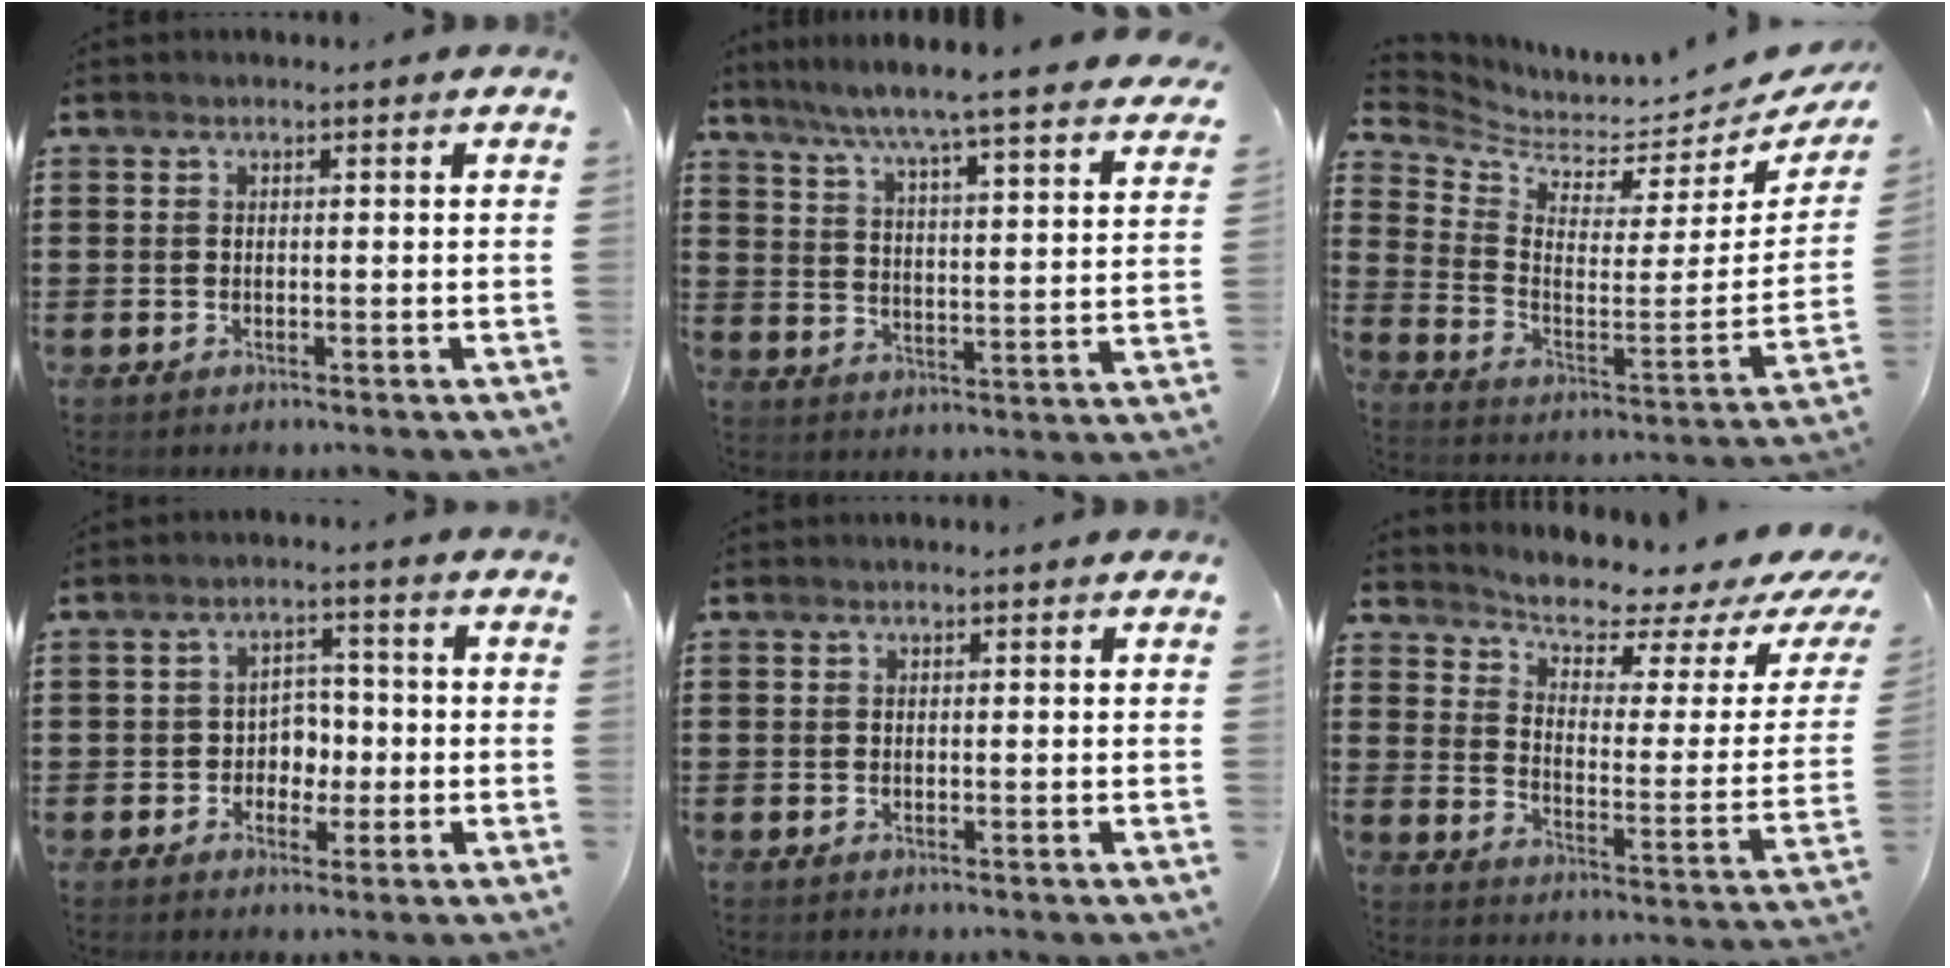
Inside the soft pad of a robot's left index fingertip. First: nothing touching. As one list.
[{"total": 5.8, "force": [5.1, -1.5, 2.4], "torque": [-0.069, -0.052, 0.078]}, {"total": 3.0, "force": [2.9, 0.4, 1.0], "torque": [-0.043, -0.053, 0.042]}, {"total": 3.7, "force": [-1.0, 3.0, 1.8], "torque": [-0.039, 0.002, -0.027]}, {"total": 0.0}, {"total": 4.2, "force": [3.6, 0.6, 1.9], "torque": [-0.051, -0.033, 0.055]}]